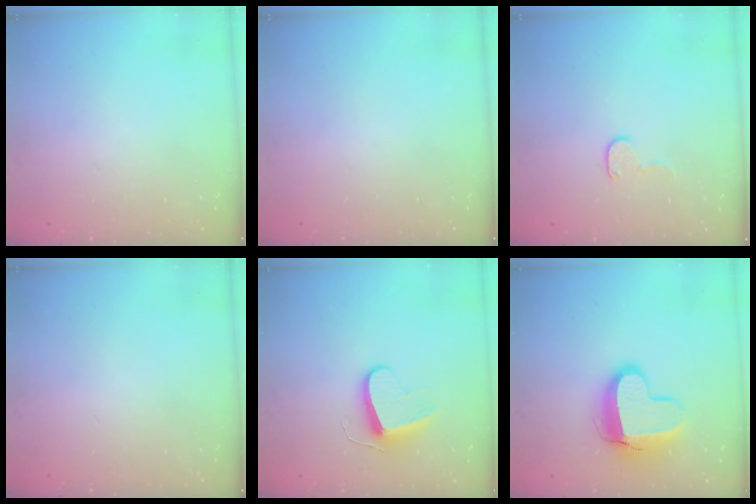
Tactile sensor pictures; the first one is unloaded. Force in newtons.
{"total": 0.0}
{"total": 5.6, "press": 5.5, "slide": 0.5}
{"total": 0.0}
{"total": 9.4, "press": 9.3, "slide": 0.9}
{"total": 13.3, "press": 13.3, "slide": 0.9}